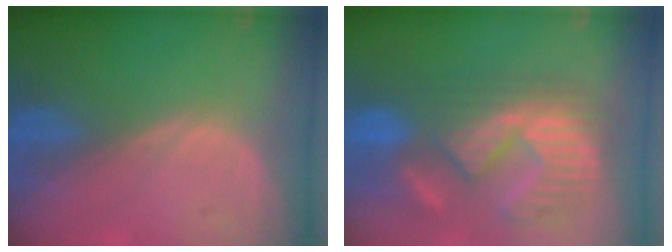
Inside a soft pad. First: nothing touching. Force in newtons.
{"total": 11.4, "press": 11.0, "slide": 3.3}